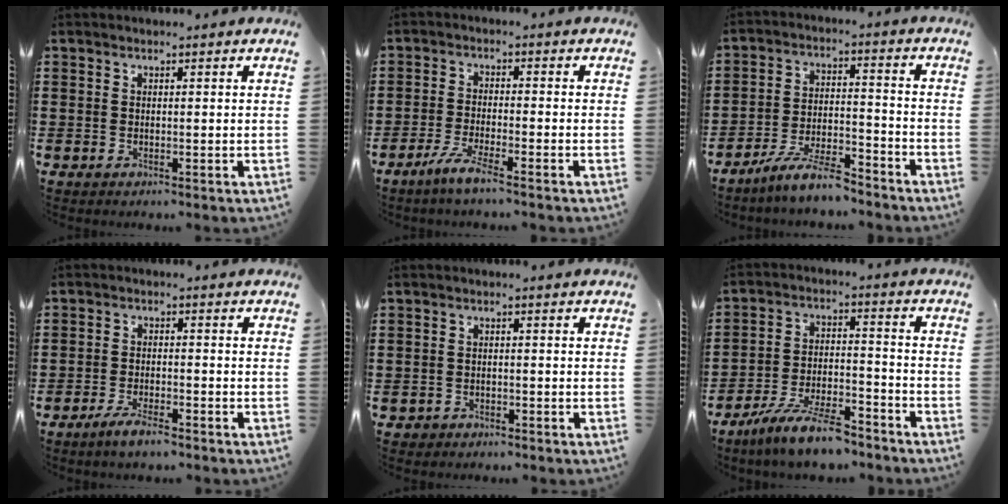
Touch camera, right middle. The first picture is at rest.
{"total": 4.2, "force": [-3.2, 0.1, 2.8], "torque": [-0.067, -0.011, -0.062]}
{"total": 8.1, "force": [-7.0, 1.0, 3.9], "torque": [-0.082, 0.004, -0.135]}
{"total": 3.7, "force": [-3.1, 0.7, 1.8], "torque": [-0.044, 0.000, -0.063]}
{"total": 1.7, "force": [-1.5, 0.7, -0.1], "torque": [-0.004, 0.001, -0.035]}
{"total": 9.8, "force": [-8.3, 1.6, 5.1], "torque": [-0.101, 0.014, -0.160]}